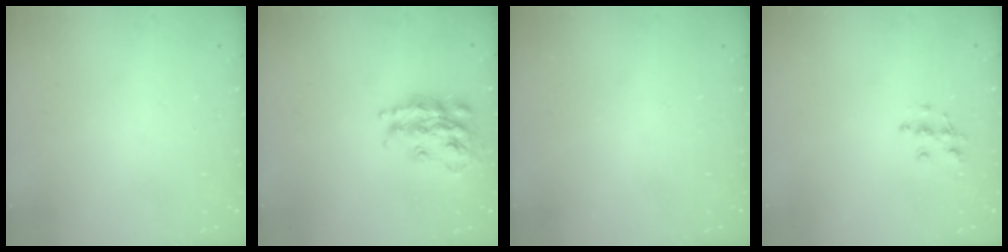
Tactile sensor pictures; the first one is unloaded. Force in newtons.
{"total": 17.5, "press": 17.5, "slide": 1.0}
{"total": 0.0}
{"total": 7.8, "press": 7.7, "slide": 0.5}